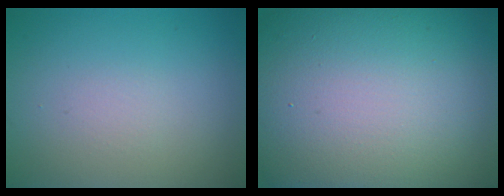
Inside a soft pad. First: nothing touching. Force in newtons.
{"total": 25.1, "press": 25.1, "slide": 1.4}